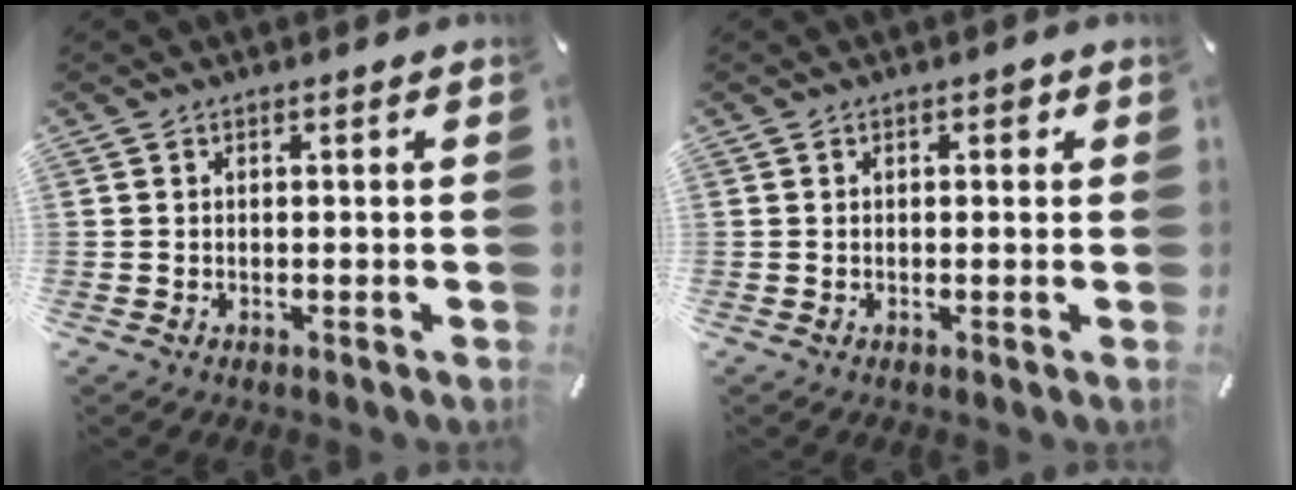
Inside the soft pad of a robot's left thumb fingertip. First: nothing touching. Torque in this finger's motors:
{"motor_torque": [0.24, 0.20, 0.03, -0.18, -0.01]}